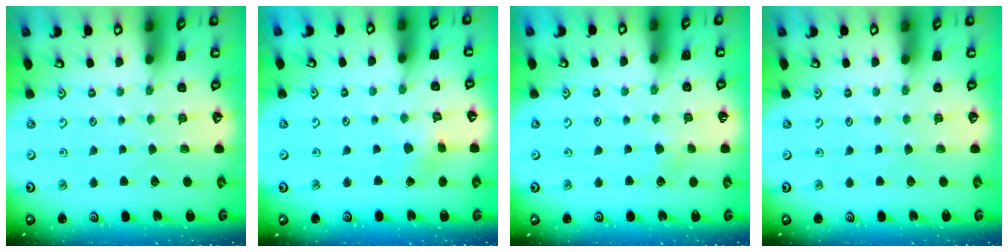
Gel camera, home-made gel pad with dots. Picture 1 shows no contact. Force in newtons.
{"total": 2.6, "press": 2.6, "slide": 0.3}
{"total": 2.9, "press": 2.8, "slide": 0.3}
{"total": 0.0}